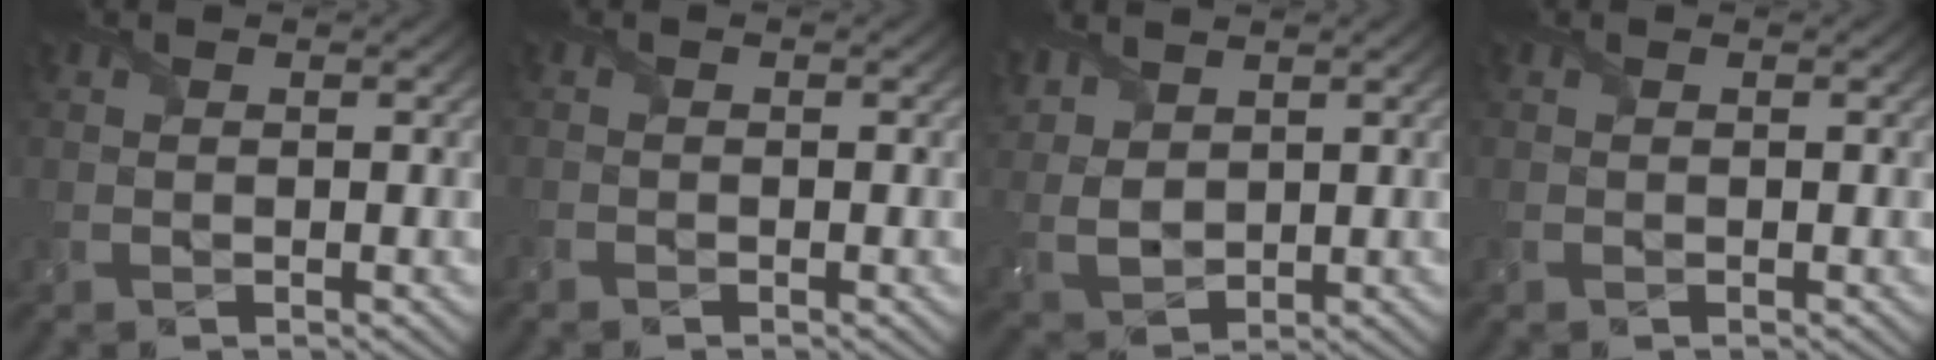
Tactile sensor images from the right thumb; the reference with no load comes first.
{"total": 0.5, "force": [-0.5, 0.1, -0.1], "torque": [0.002, -0.001, -0.012]}
{"total": 5.9, "force": [3.6, 3.3, 3.3], "torque": [-0.105, 0.004, 0.081]}
{"total": 0.0}